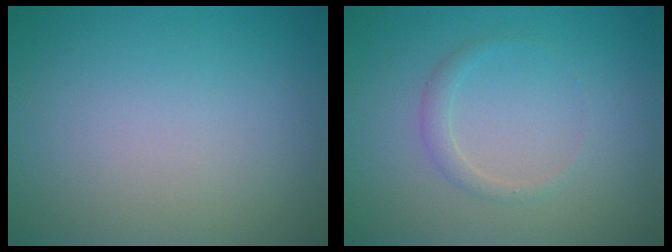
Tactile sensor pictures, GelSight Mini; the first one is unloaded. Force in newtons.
{"total": 1.1, "press": 1.1, "slide": 0.1}